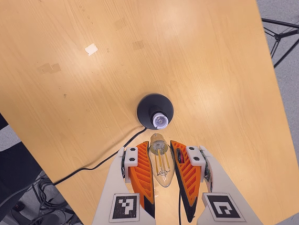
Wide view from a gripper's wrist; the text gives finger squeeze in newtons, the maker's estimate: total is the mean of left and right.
{"total": 21.1, "left": 22.7, "right": 19.4}